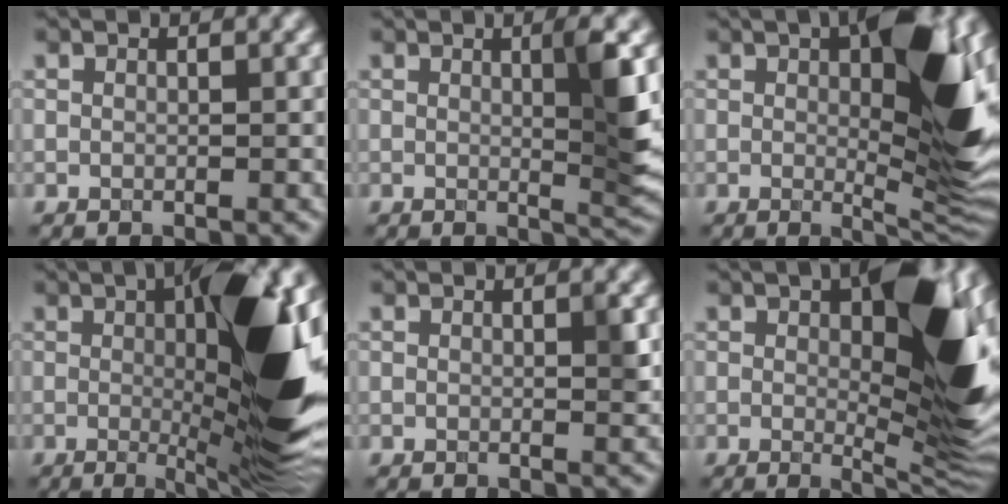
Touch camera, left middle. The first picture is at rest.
{"total": 4.3, "force": [0.8, 0.6, 4.2], "torque": [-0.060, -0.008, 0.014]}
{"total": 11.9, "force": [2.1, 3.8, 11.0], "torque": [-0.137, 0.004, 0.029]}
{"total": 13.7, "force": [1.0, 3.3, 13.3], "torque": [-0.166, 0.002, 0.012]}
{"total": 0.9, "force": [0.2, 0.1, 0.9], "torque": [-0.013, -0.002, 0.000]}
{"total": 13.1, "force": [2.3, 4.7, 12.0], "torque": [-0.146, 0.003, 0.031]}